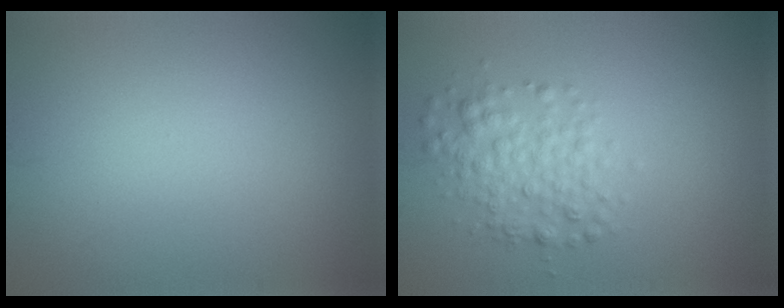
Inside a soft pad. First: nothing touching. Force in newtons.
{"total": 3.2, "press": 3.2, "slide": 0.1}